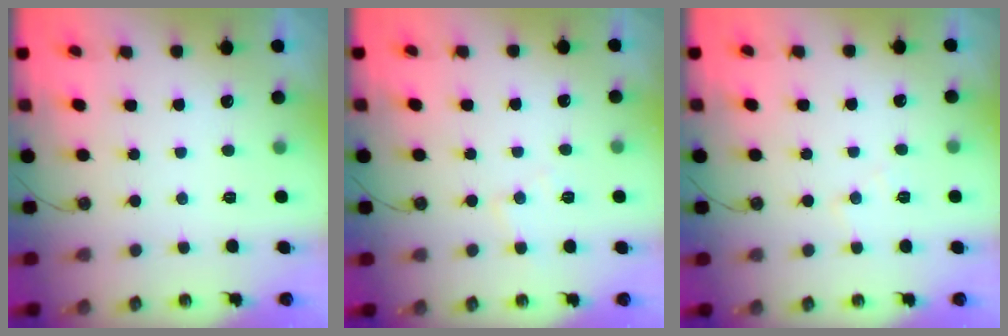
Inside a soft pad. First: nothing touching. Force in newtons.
{"total": 5.2, "press": 5.2, "slide": 0.8}
{"total": 7.0, "press": 6.9, "slide": 0.9}